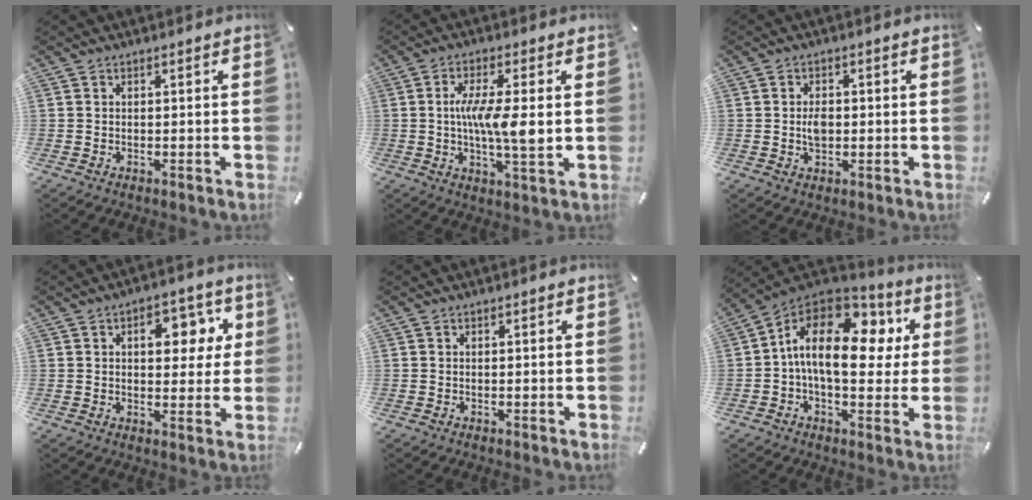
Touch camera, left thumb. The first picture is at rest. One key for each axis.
{"total": 10.0, "fx": 0.5, "fy": 1.9, "fz": 9.8, "tx": -0.180, "ty": -0.010, "tz": 0.002}
{"total": 3.4, "fx": -0.1, "fy": 2.4, "fz": 2.4, "tx": -0.040, "ty": -0.005, "tz": -0.008}
{"total": 9.9, "fx": 3.0, "fy": 6.4, "fz": 7.0, "tx": -0.078, "ty": -0.008, "tz": 0.040}
{"total": 0.0}
{"total": 19.0, "fx": 3.9, "fy": 11.0, "fz": 15.0, "tx": -0.261, "ty": -0.011, "tz": 0.062}